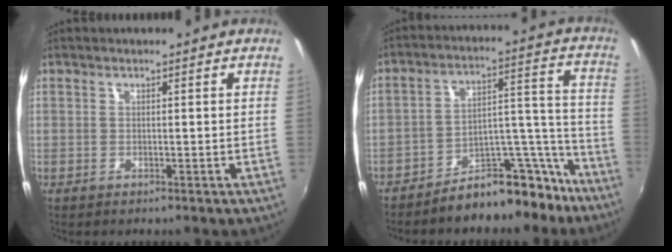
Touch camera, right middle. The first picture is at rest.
{"total": 13.4, "force": [-11.6, 4.8, 4.7], "torque": [-0.044, 0.061, -0.165]}